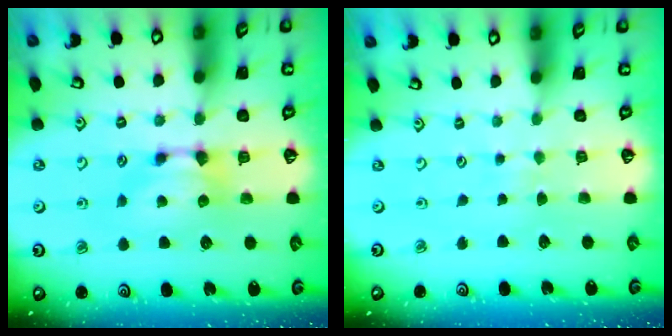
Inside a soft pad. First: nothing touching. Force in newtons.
{"total": 5.1, "press": 5.1, "slide": 0.3}